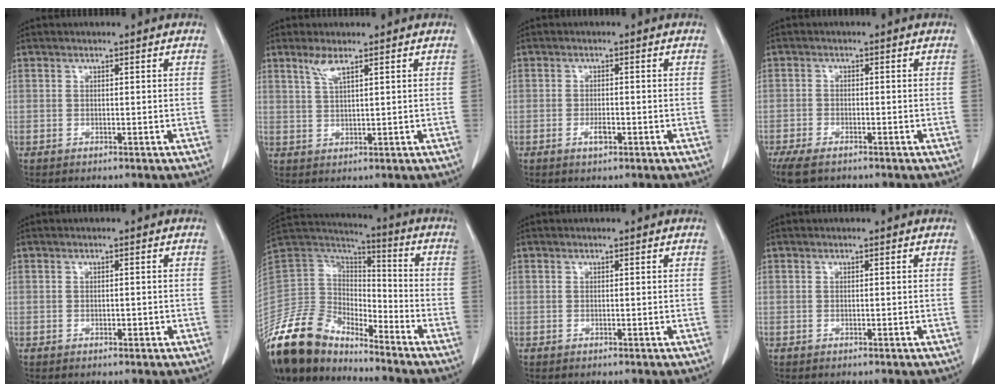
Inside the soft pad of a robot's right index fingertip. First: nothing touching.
{"total": 3.3, "force": [2.1, 0.6, 2.5], "torque": [-0.055, 0.004, 0.046]}
{"total": 2.4, "force": [-1.1, 1.0, 1.9], "torque": [-0.035, 0.002, -0.016]}
{"total": 7.8, "force": [-5.5, 3.6, 4.3], "torque": [-0.086, -0.013, -0.091]}
{"total": 1.2, "force": [-0.3, 0.8, 0.9], "torque": [-0.018, 0.004, -0.002]}
{"total": 19.1, "force": [-16.5, 7.1, 6.3], "torque": [-0.138, 0.035, -0.309]}
{"total": 0.0}
{"total": 0.0}